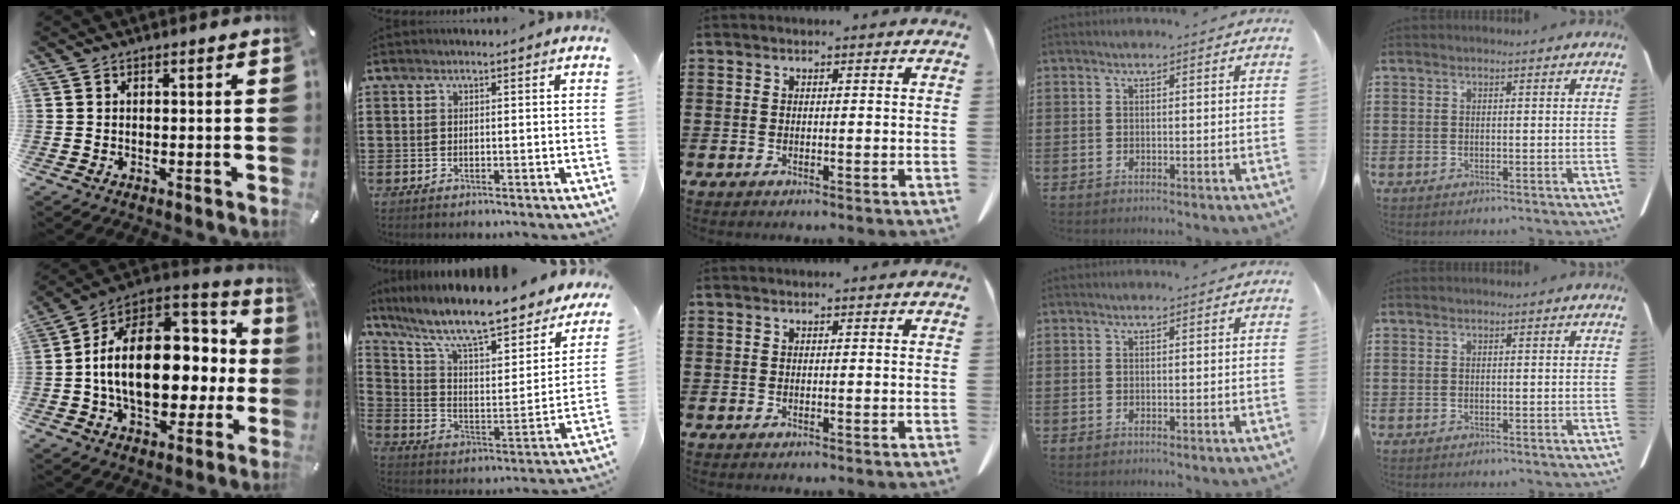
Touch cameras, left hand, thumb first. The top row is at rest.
{"thumb": {"total": 24.5, "force": [0.3, 15.7, 18.8], "torque": [-0.320, -0.002, 0.015]}, "index": {"total": 10.6, "force": [8.9, 1.4, 5.6], "torque": [-0.139, -0.067, 0.146]}}